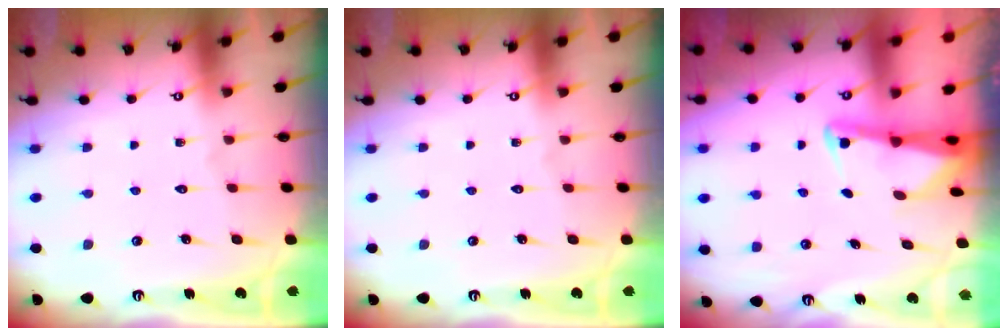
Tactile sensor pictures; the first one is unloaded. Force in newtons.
{"total": 0.0}
{"total": 2.4, "press": 2.4, "slide": 0.3}